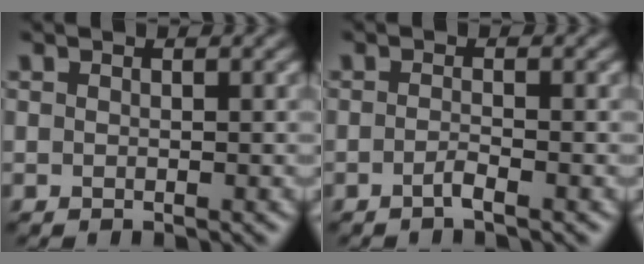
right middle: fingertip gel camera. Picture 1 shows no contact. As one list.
[{"total": 1.2, "force": [-0.7, 0.2, 1.0], "torque": [-0.017, 0.003, -0.017]}]